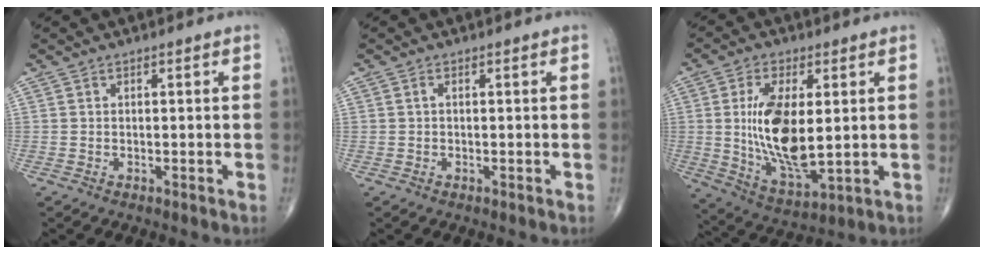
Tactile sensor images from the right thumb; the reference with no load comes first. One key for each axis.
{"total": 0.5, "fx": 0.1, "fy": 0.3, "fz": 0.4, "tx": -0.009, "ty": 0.000, "tz": 0.000}
{"total": 15.5, "fx": 1.3, "fy": 6.9, "fz": 13.8, "tx": -0.255, "ty": -0.021, "tz": 0.035}